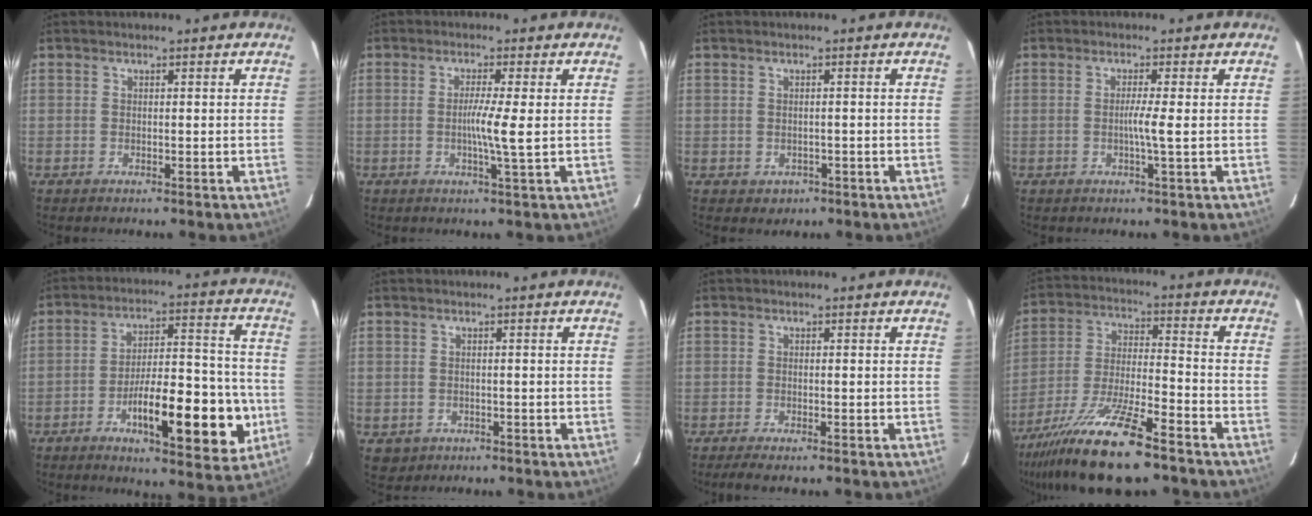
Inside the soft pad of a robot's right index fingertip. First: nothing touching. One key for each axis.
{"total": 4.2, "fx": -0.2, "fy": -0.9, "fz": 4.1, "tx": -0.077, "ty": -0.007, "tz": -0.004}
{"total": 1.9, "fx": -0.9, "fy": 1.7, "fz": 0.5, "tx": -0.004, "ty": 0.004, "tz": -0.005}
{"total": 2.5, "fx": -0.2, "fy": -0.7, "fz": 2.3, "tx": -0.044, "ty": -0.002, "tz": -0.006}
{"total": 17.6, "fx": -6.0, "fy": 4.7, "fz": 15.8, "tx": -0.236, "ty": 0.017, "tz": -0.083}
{"total": 2.9, "fx": -1.1, "fy": 2.7, "fz": 0.2, "tx": -0.003, "ty": 0.004, "tz": -0.010}
{"total": 3.1, "fx": -2.5, "fy": 0.3, "fz": 1.8, "tx": -0.027, "ty": -0.006, "tz": -0.038}
{"total": 16.7, "fx": -11.9, "fy": 2.0, "fz": 11.6, "tx": -0.225, "ty": -0.034, "tz": -0.216}